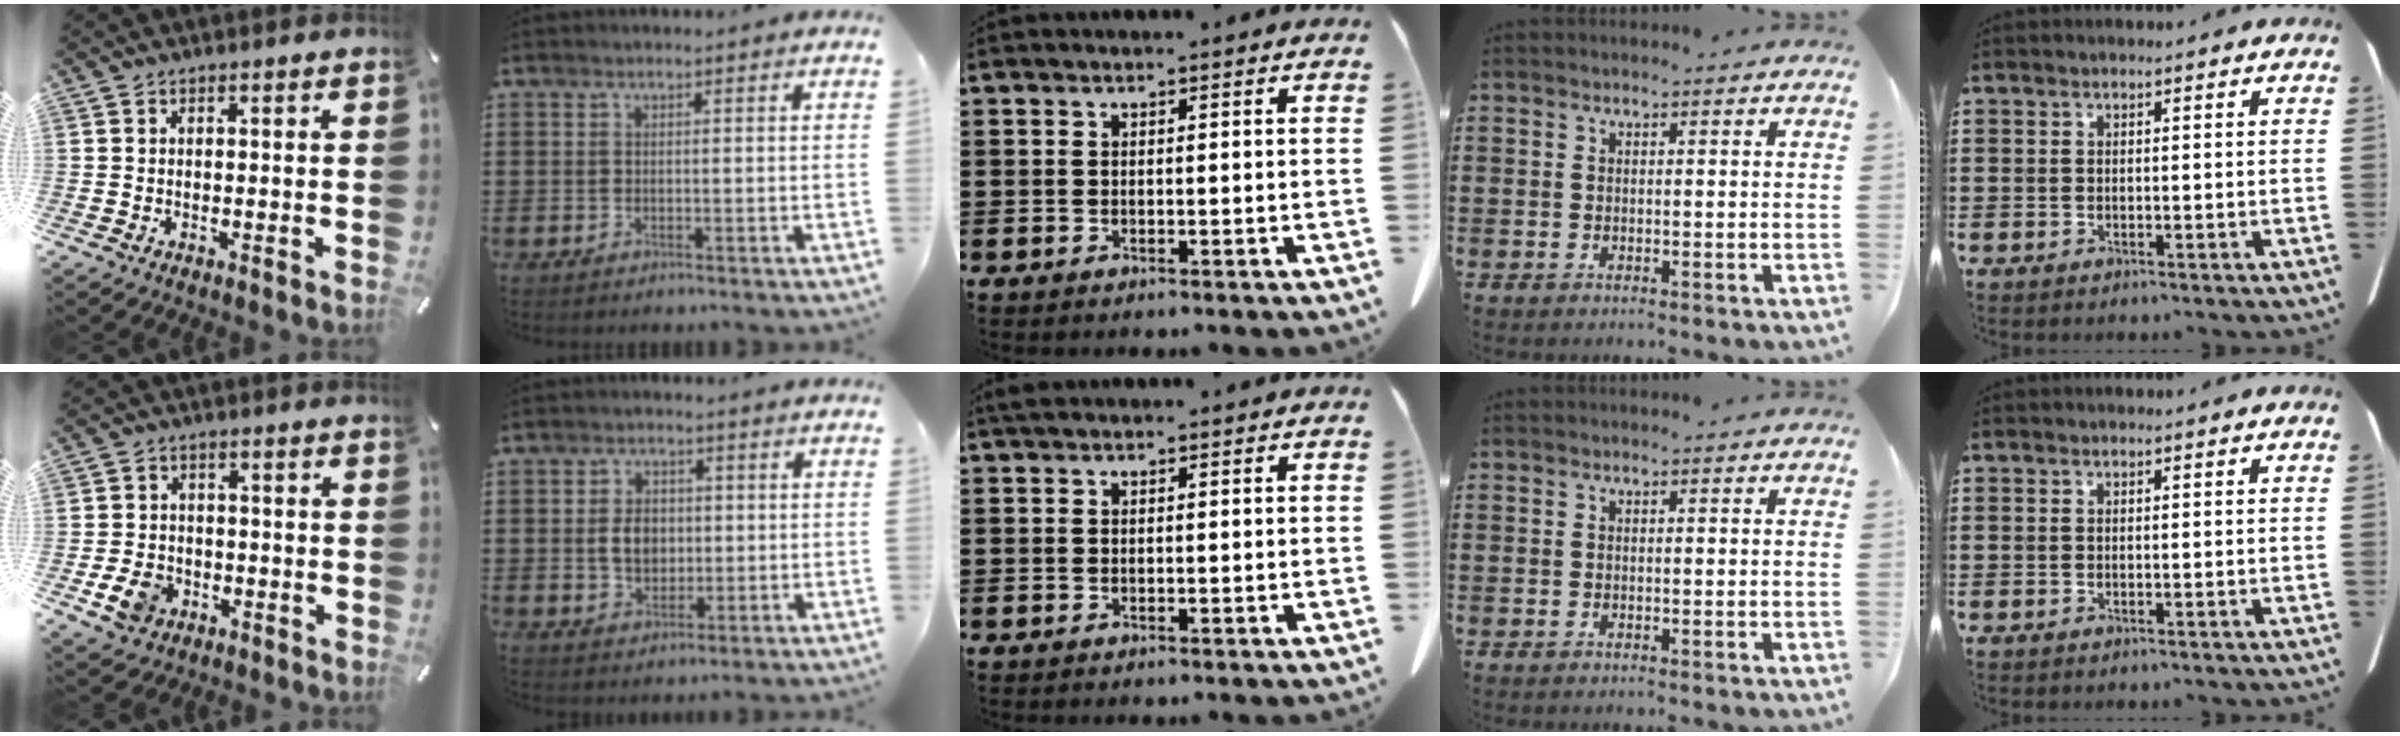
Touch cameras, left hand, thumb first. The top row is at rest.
{"thumb": {"total": 6.4, "force": [-2.4, 5.1, 3.0], "torque": [-0.065, 0.006, -0.045]}, "index": {"total": 4.7, "force": [0.1, 3.4, 3.2], "torque": [-0.061, 0.008, -0.003]}, "middle": {"total": 0.6, "force": [0.3, 0.2, 0.4], "torque": [-0.010, 0.002, 0.006]}}